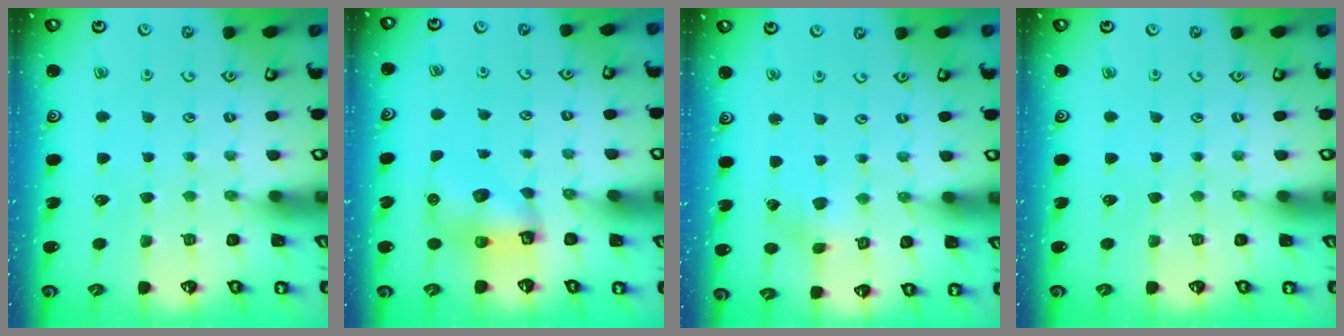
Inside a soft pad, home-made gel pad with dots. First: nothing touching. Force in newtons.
{"total": 8.0, "press": 7.9, "slide": 0.5}
{"total": 2.5, "press": 2.4, "slide": 0.3}
{"total": 0.0}